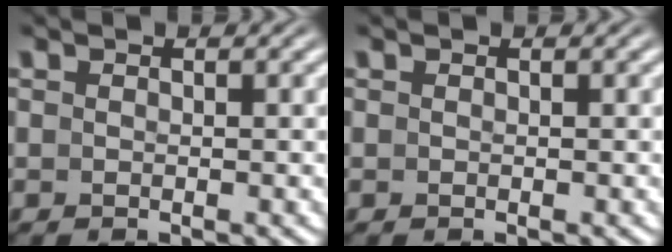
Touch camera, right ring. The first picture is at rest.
{"total": 0.0}